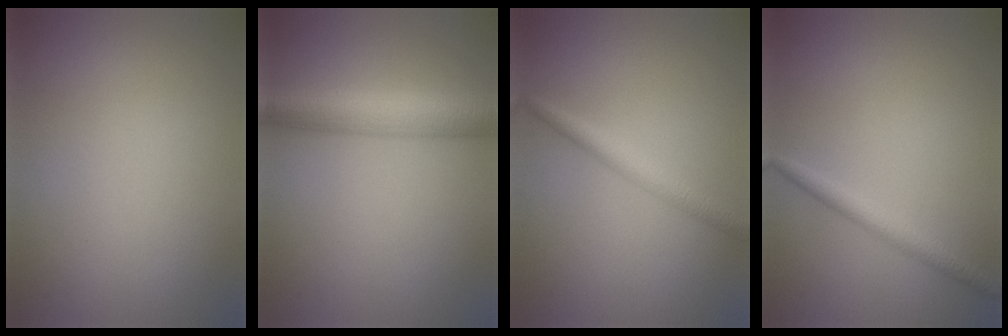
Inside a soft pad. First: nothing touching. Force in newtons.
{"total": 5.5, "press": 5.5, "slide": 0.2}
{"total": 2.3, "press": 2.3, "slide": 0.0}
{"total": 1.8, "press": 1.8, "slide": 0.0}